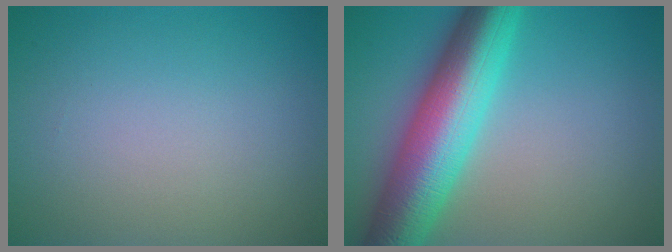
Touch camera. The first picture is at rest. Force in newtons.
{"total": 10.5, "press": 10.5, "slide": 0.1}